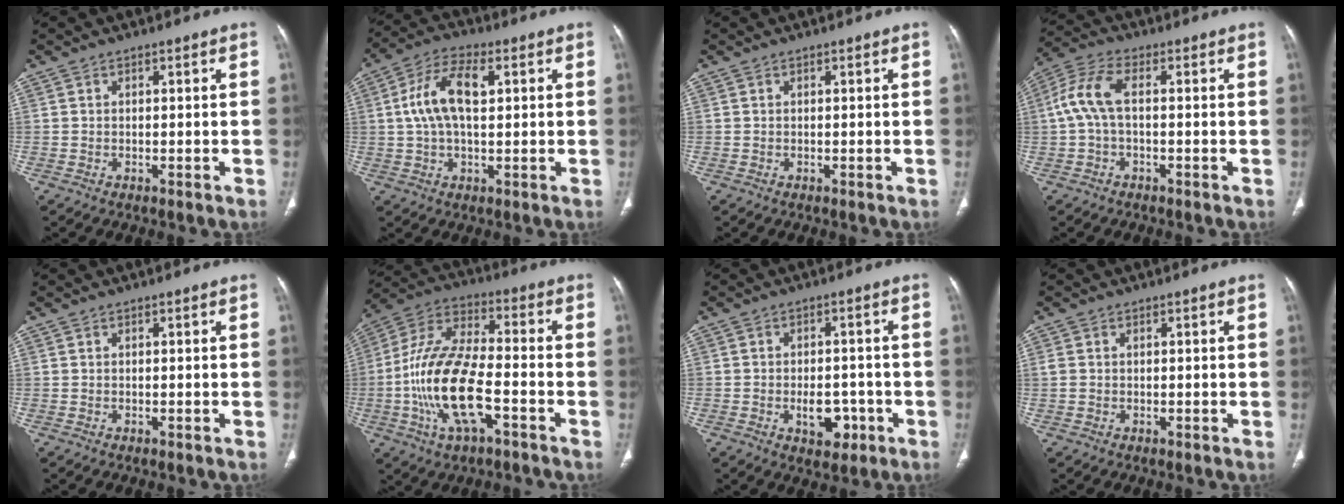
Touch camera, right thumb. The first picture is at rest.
{"total": 10.4, "force": [2.1, 5.1, 8.8], "torque": [-0.178, 0.019, 0.036]}
{"total": 0.0}
{"total": 7.0, "force": [0.0, 3.0, 6.3], "torque": [-0.150, 0.023, -0.005]}
{"total": 0.0}
{"total": 17.8, "force": [-5.1, 7.2, 15.5], "torque": [-0.315, 0.032, -0.092]}
{"total": 6.5, "force": [-2.4, 3.9, 4.7], "torque": [-0.048, 0.010, -0.026]}
{"total": 1.1, "force": [0.0, 0.9, 0.6], "torque": [-0.017, 0.002, 0.004]}